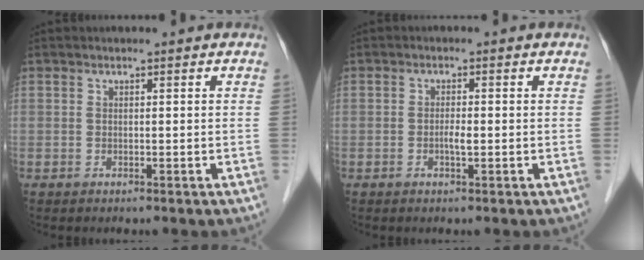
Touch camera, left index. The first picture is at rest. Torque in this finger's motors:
{"motor_torque": [0.43, 0.38, 0.05, 0.01]}